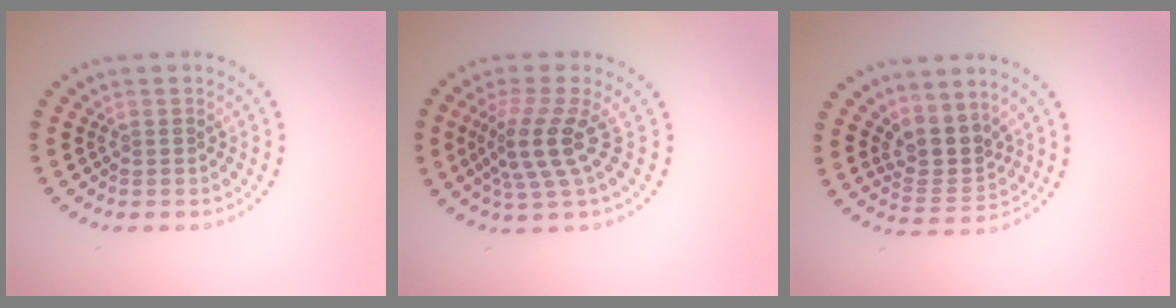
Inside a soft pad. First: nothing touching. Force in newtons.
{"total": 3.9, "press": 2.7, "slide": 2.8}
{"total": 3.3, "press": 2.5, "slide": 2.1}